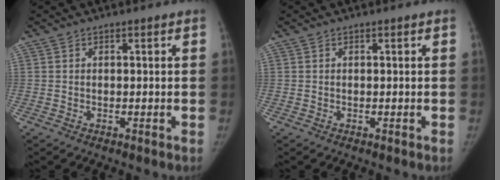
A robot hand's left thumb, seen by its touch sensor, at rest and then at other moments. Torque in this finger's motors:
{"motor_torque": [-0.16, 0.11, 0.20, 0.09, 0.02]}